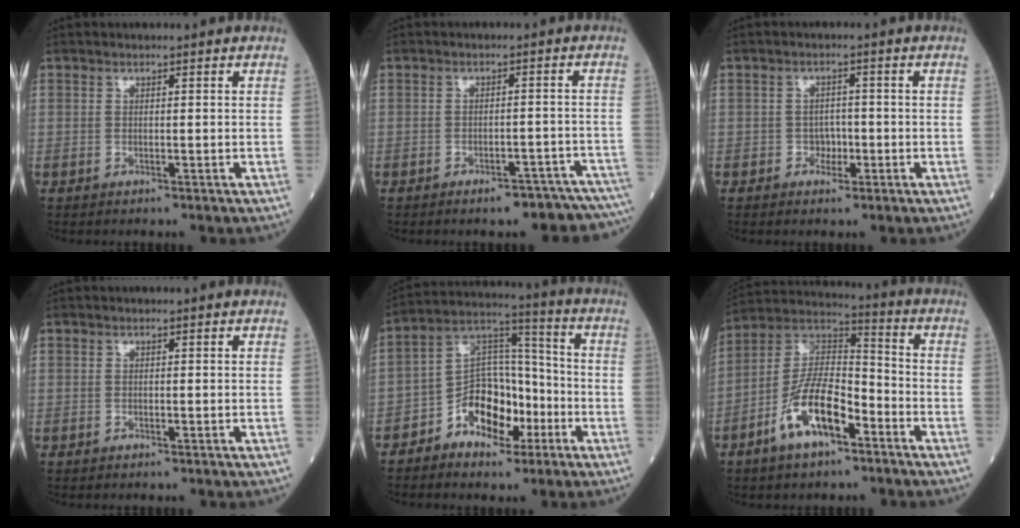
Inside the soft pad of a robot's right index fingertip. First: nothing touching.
{"total": 9.2, "force": [-8.2, 2.5, 3.3], "torque": [-0.017, 0.023, -0.093]}
{"total": 2.4, "force": [-0.9, 1.8, 1.2], "torque": [-0.011, 0.008, -0.015]}
{"total": 0.0}
{"total": 11.1, "force": [-5.1, 6.8, 7.1], "torque": [-0.131, 0.033, -0.086]}
{"total": 12.7, "force": [-6.2, 4.6, 10.0], "torque": [-0.206, 0.013, -0.116]}